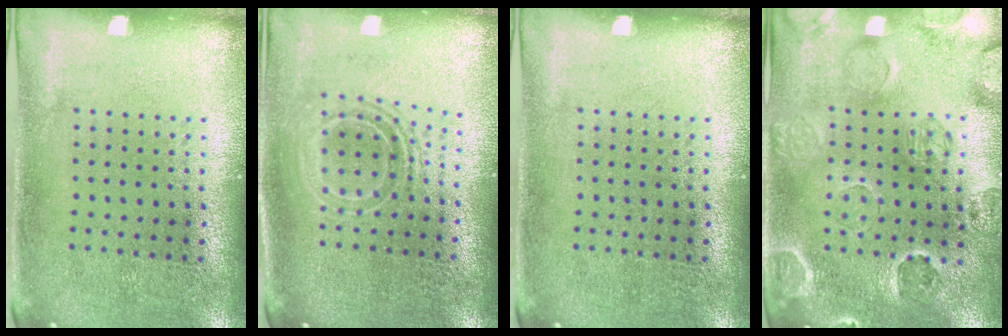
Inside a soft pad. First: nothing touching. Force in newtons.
{"total": 1.8, "press": 1.3, "slide": 1.1}
{"total": 0.0}
{"total": 2.6, "press": 2.4, "slide": 0.8}